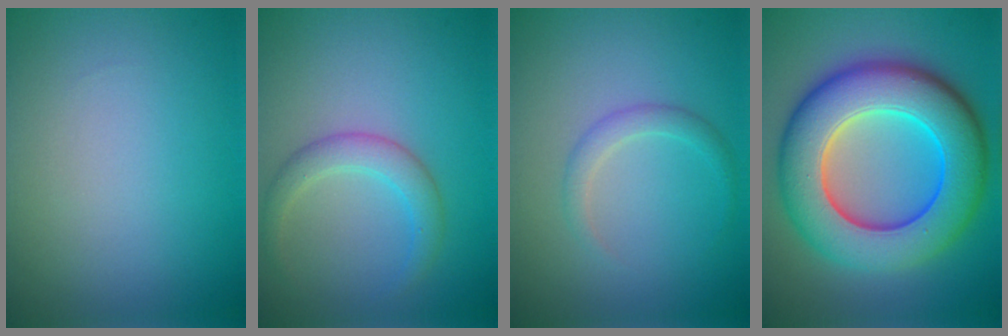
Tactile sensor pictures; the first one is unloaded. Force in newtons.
{"total": 2.0, "press": 2.0, "slide": 0.2}
{"total": 1.6, "press": 1.5, "slide": 0.2}
{"total": 12.3, "press": 12.3, "slide": 0.2}